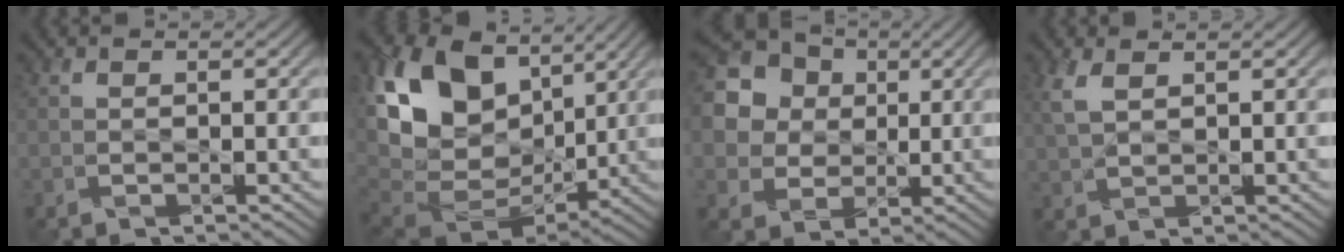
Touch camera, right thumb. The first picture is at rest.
{"total": 16.7, "force": [5.1, 11.1, 11.3], "torque": [-0.263, 0.004, 0.107]}
{"total": 19.6, "force": [6.4, 17.0, 7.4], "torque": [-0.265, 0.024, 0.113]}
{"total": 3.5, "force": [1.8, 1.6, 2.6], "torque": [-0.077, 0.008, 0.043]}